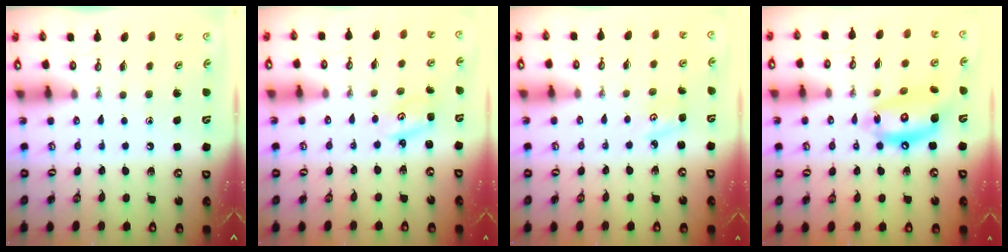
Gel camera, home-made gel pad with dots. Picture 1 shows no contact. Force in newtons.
{"total": 2.4, "press": 2.4, "slide": 0.1}
{"total": 2.9, "press": 2.9, "slide": 0.5}
{"total": 14.4, "press": 14.3, "slide": 1.7}